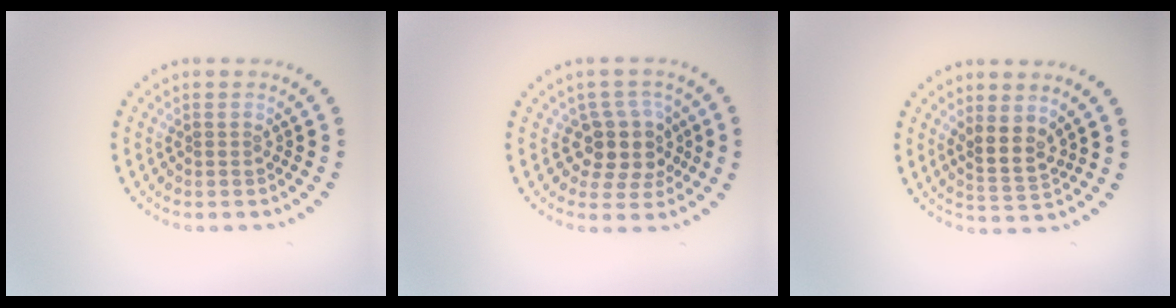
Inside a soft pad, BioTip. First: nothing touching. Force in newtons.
{"total": 3.7, "press": 3.0, "slide": 2.2}
{"total": 2.6, "press": 2.2, "slide": 1.4}